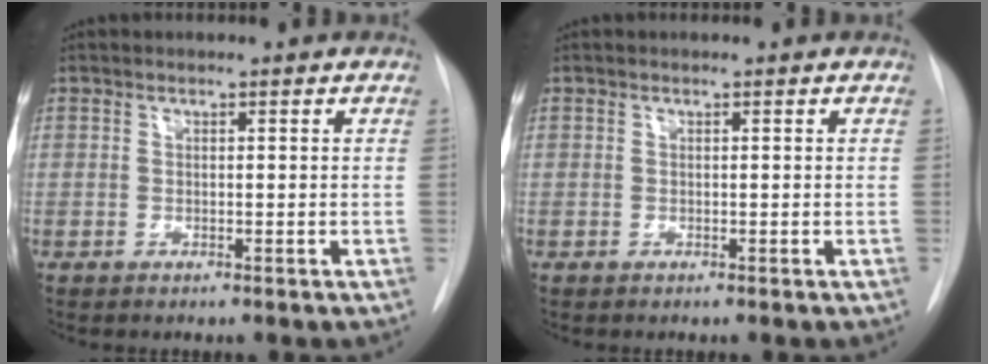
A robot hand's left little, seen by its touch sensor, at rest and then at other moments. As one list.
[{"total": 0.0}]